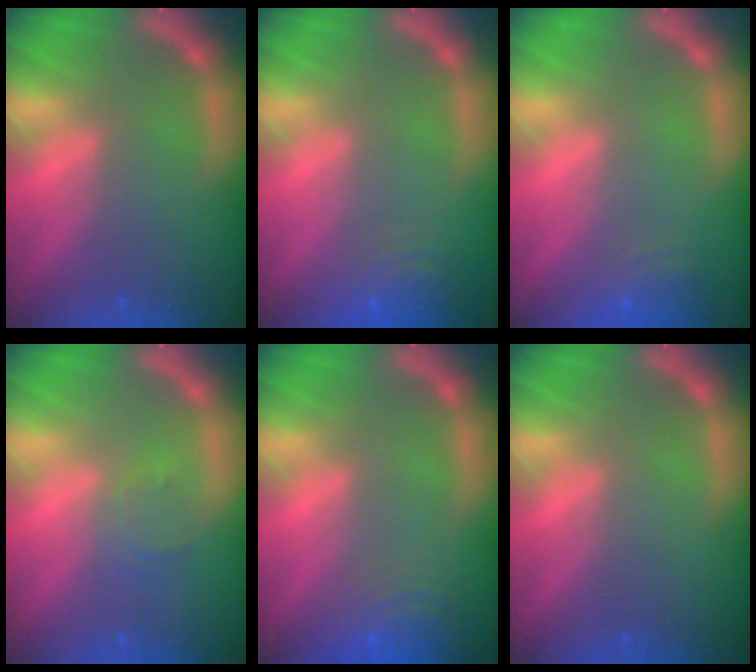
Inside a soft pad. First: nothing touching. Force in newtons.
{"total": 4.5}
{"total": 3.0}
{"total": 1.9}
{"total": 7.0}
{"total": 0.0}